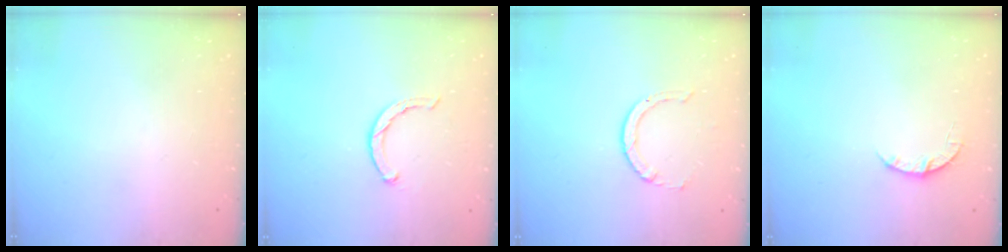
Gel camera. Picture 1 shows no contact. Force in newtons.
{"total": 2.3, "press": 2.2, "slide": 0.5}
{"total": 3.6, "press": 3.6, "slide": 0.4}
{"total": 3.2, "press": 3.2, "slide": 0.5}